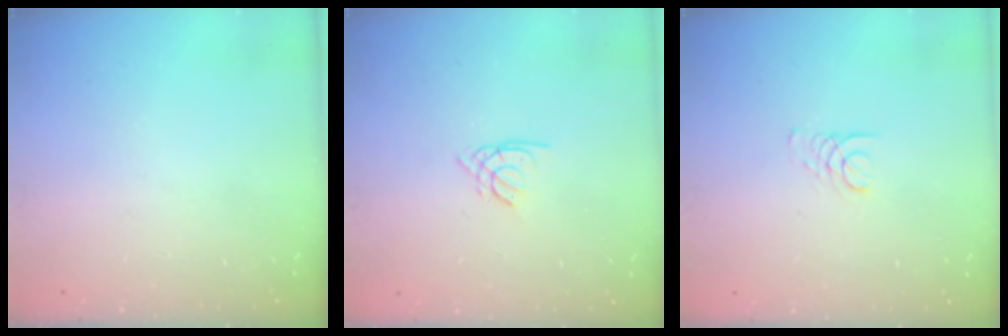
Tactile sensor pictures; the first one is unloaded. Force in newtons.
{"total": 1.3, "press": 1.3, "slide": 0.4}
{"total": 1.6, "press": 1.6, "slide": 0.1}